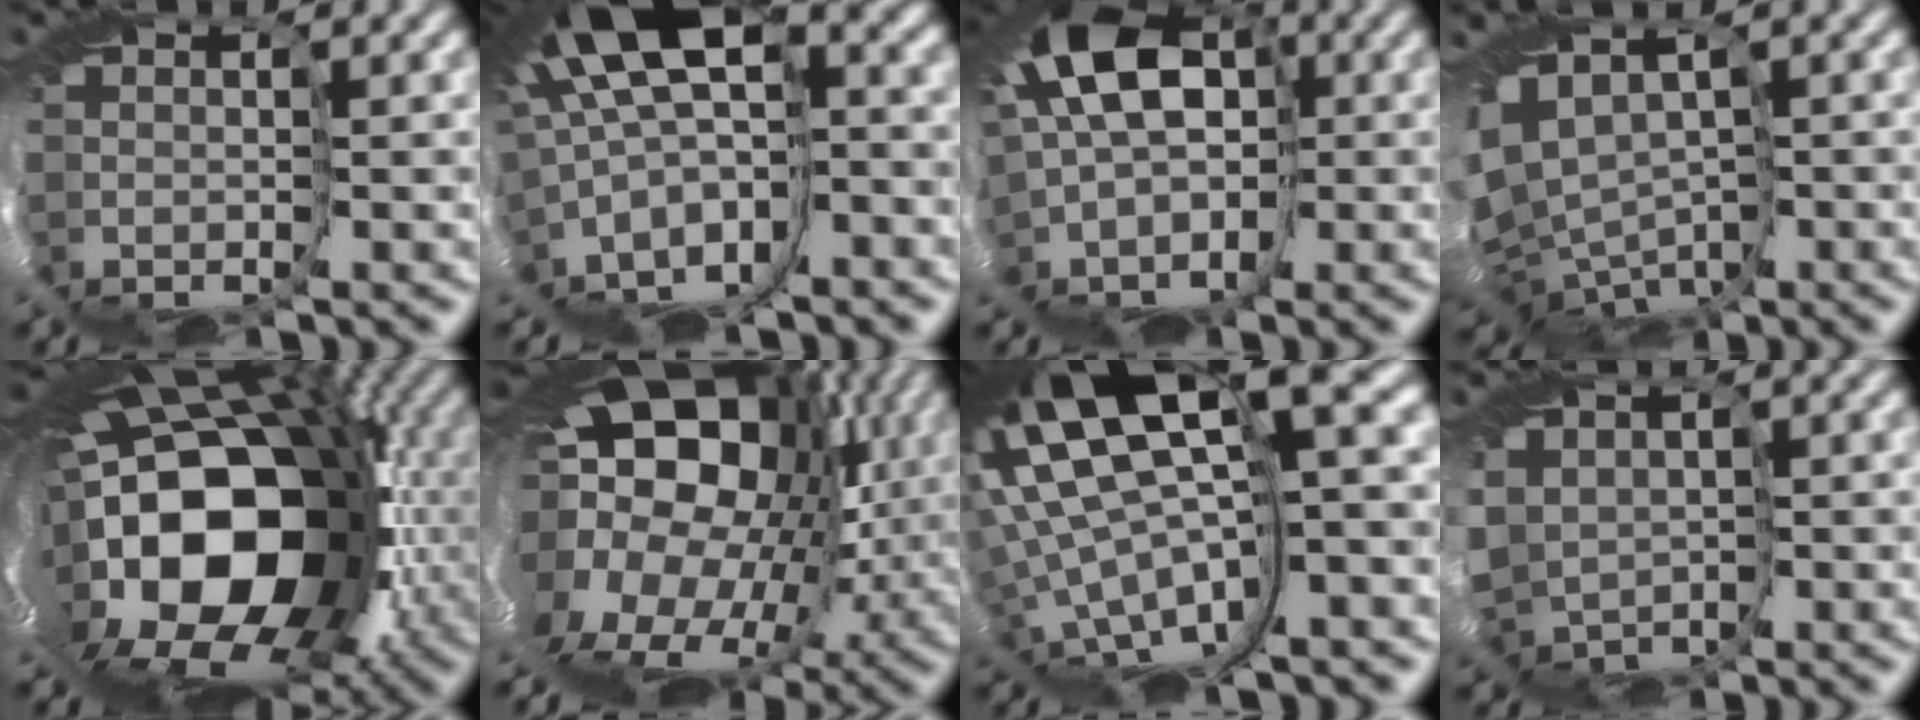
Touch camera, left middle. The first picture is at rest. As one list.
[{"total": 10.0, "force": [-1.0, 2.9, 9.5], "torque": [-0.197, 0.005, 0.013]}, {"total": 9.9, "force": [1.2, 6.7, 7.2], "torque": [-0.166, 0.017, 0.001]}, {"total": 5.4, "force": [-1.3, 3.3, 4.0], "torque": [-0.111, -0.009, 0.003]}, {"total": 17.5, "force": [-2.7, 11.9, 12.4], "torque": [-0.229, -0.007, -0.093]}, {"total": 17.0, "force": [0.4, 12.3, 11.7], "torque": [-0.260, 0.013, -0.040]}, {"total": 12.3, "force": [2.3, 2.2, 11.9], "torque": [-0.242, -0.023, 0.079]}, {"total": 4.5, "force": [-1.3, 3.5, 2.6], "torque": [-0.108, -0.021, -0.018]}]